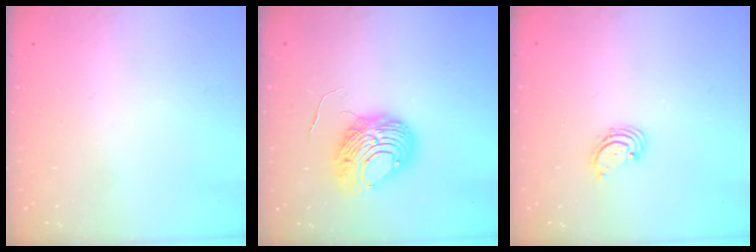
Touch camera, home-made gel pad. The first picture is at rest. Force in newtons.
{"total": 9.7, "press": 9.6, "slide": 1.1}
{"total": 1.6, "press": 1.6, "slide": 0.2}